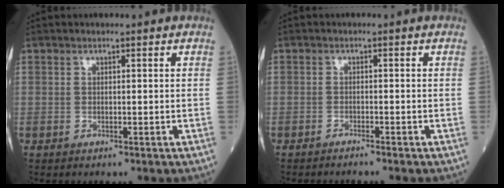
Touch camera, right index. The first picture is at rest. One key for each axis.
{"total": 1.5, "fx": -1.4, "fy": -0.3, "fz": 0.5, "tx": -0.006, "ty": 0.002, "tz": -0.020}